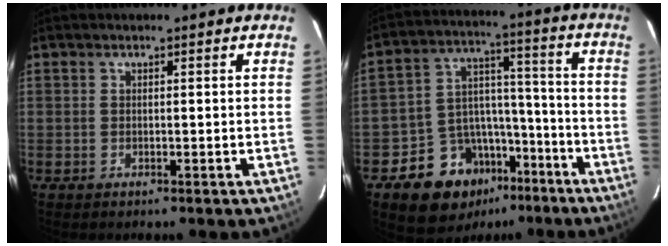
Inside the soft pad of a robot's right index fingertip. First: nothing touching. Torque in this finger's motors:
{"motor_torque": [0.30, -0.57, -0.04, -0.11]}